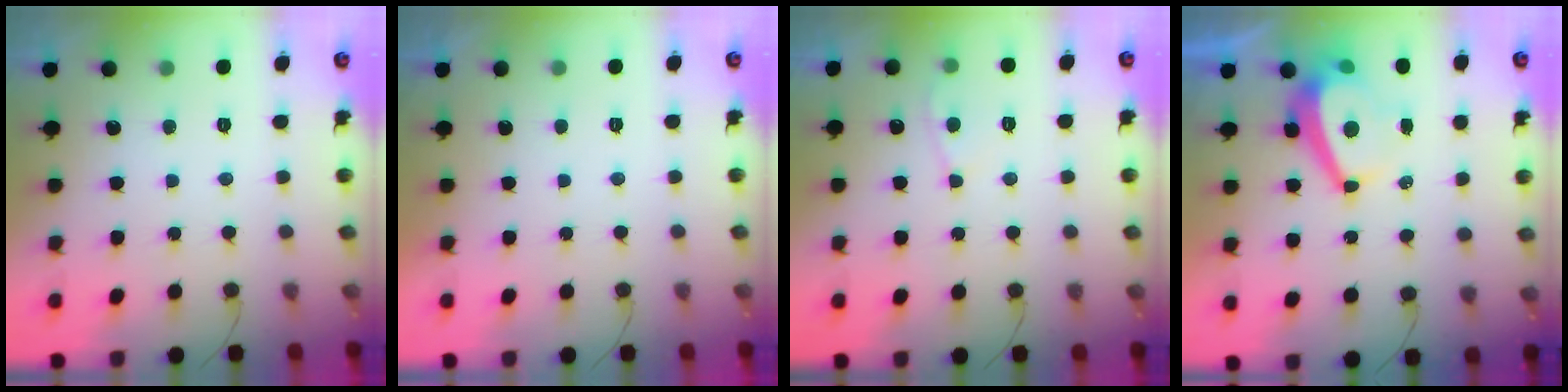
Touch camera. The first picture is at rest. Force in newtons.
{"total": 2.2, "press": 2.1, "slide": 0.4}
{"total": 4.0, "press": 3.9, "slide": 0.4}
{"total": 7.8, "press": 7.7, "slide": 1.1}